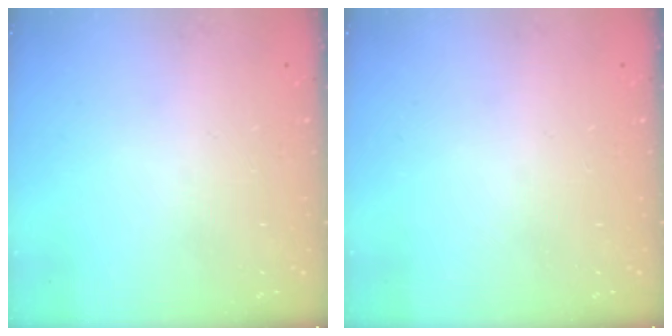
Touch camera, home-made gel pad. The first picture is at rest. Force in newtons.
{"total": 0.0}